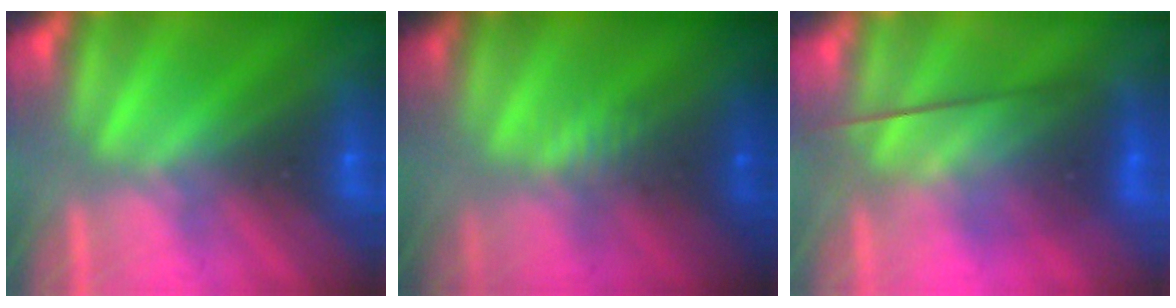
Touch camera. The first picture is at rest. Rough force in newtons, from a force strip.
{"total": 2.4}
{"total": 4.0}